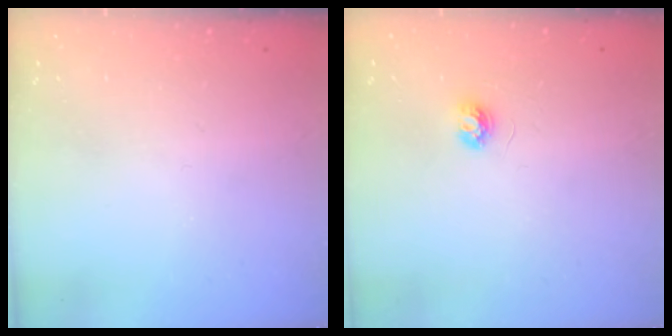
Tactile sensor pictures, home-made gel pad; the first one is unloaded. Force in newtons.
{"total": 3.7, "press": 3.7, "slide": 0.3}